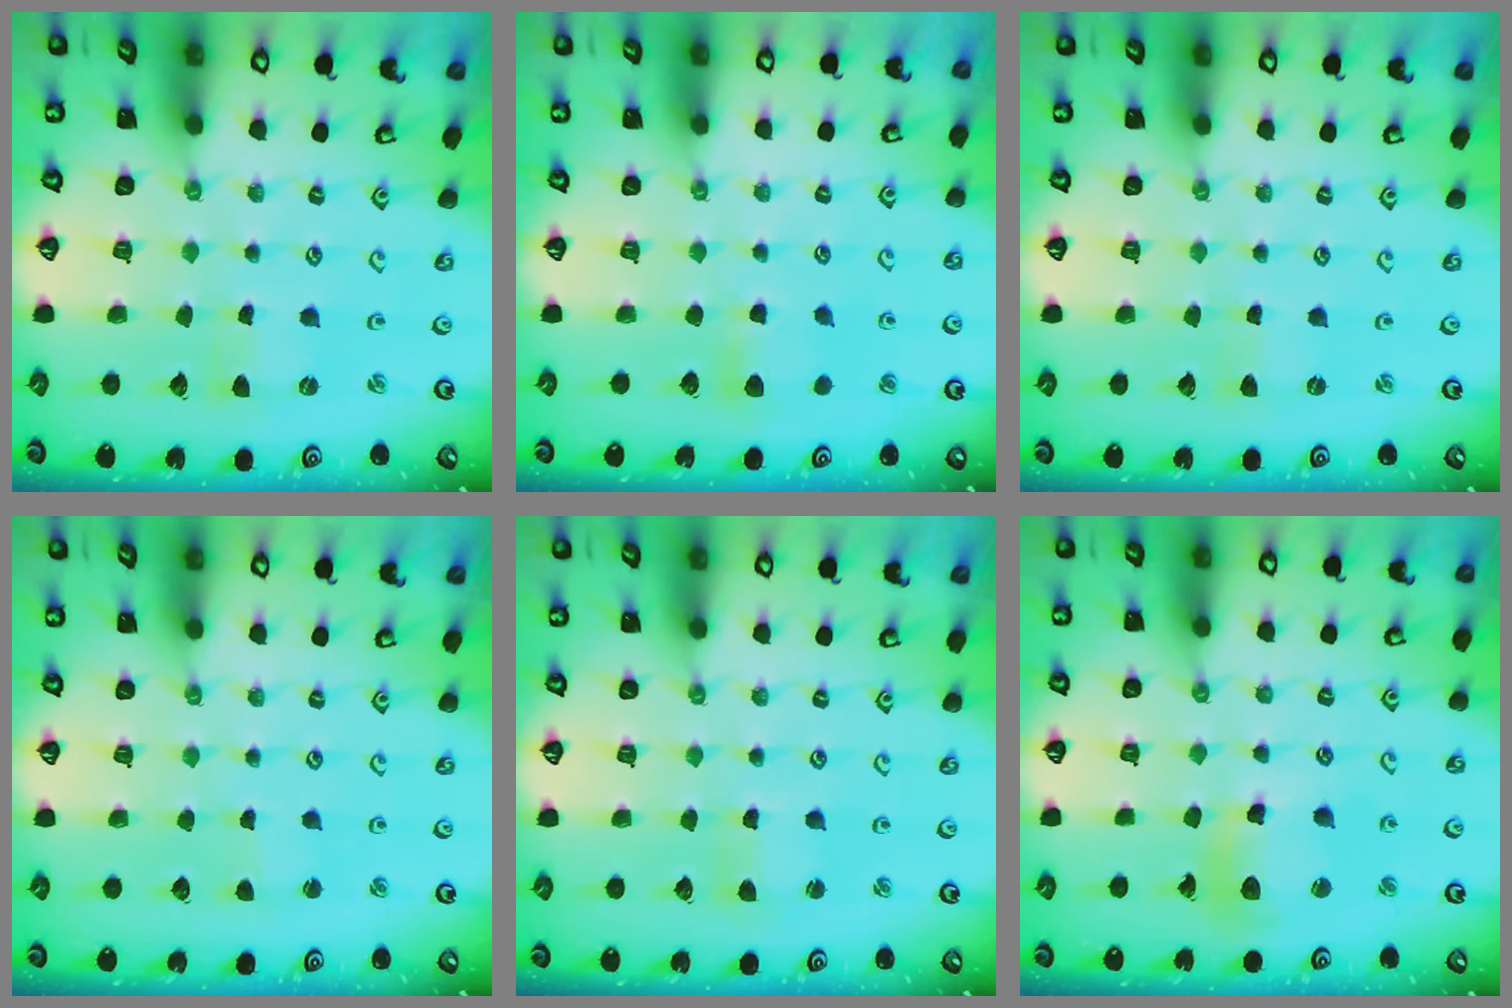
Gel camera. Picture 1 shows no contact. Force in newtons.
{"total": 5.7, "press": 5.7, "slide": 0.6}
{"total": 0.0}
{"total": 1.8, "press": 1.7, "slide": 0.3}
{"total": 2.0, "press": 2.0, "slide": 0.3}
{"total": 11.1, "press": 11.0, "slide": 1.4}